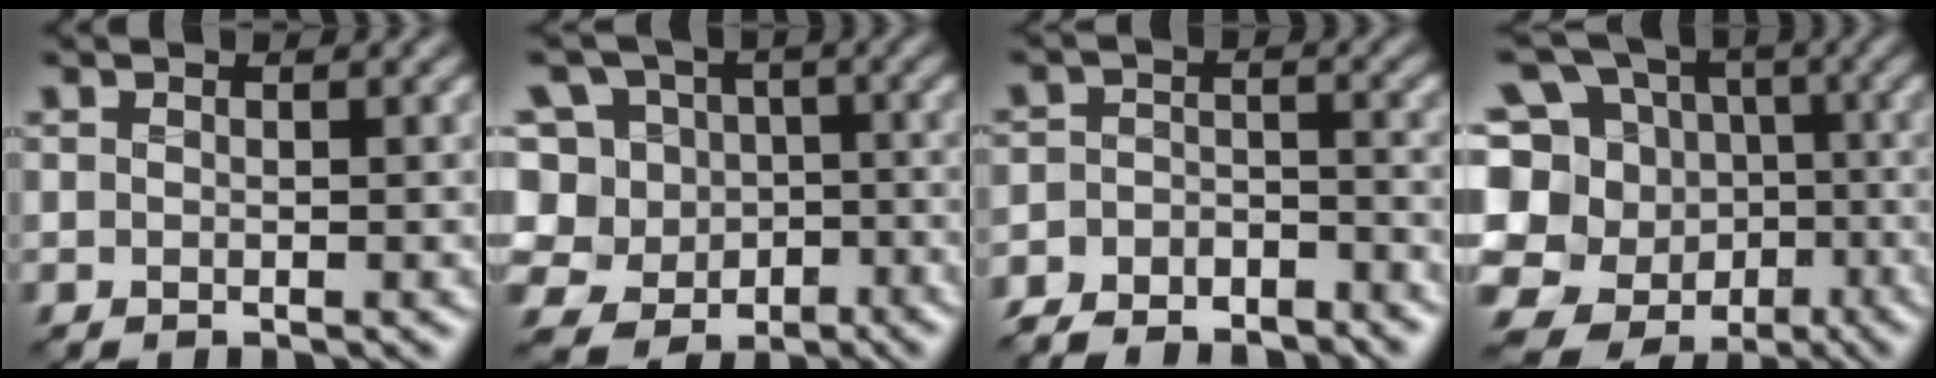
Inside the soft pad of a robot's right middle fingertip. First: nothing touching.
{"total": 10.6, "force": [0.0, 9.7, 4.1], "torque": [-0.119, 0.055, -0.036]}
{"total": 5.8, "force": [-5.4, 2.0, 1.2], "torque": [-0.021, -0.014, -0.096]}
{"total": 14.7, "force": [-4.4, 13.0, 5.1], "torque": [-0.116, 0.004, -0.055]}